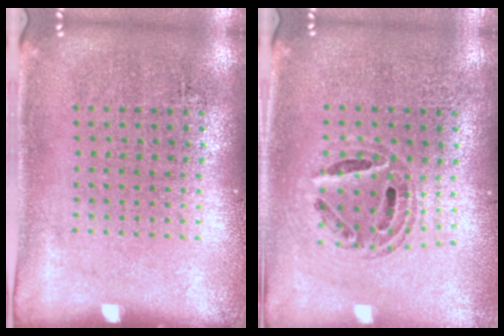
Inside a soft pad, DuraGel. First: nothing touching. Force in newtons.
{"total": 0.7, "press": 0.7, "slide": 0.3}